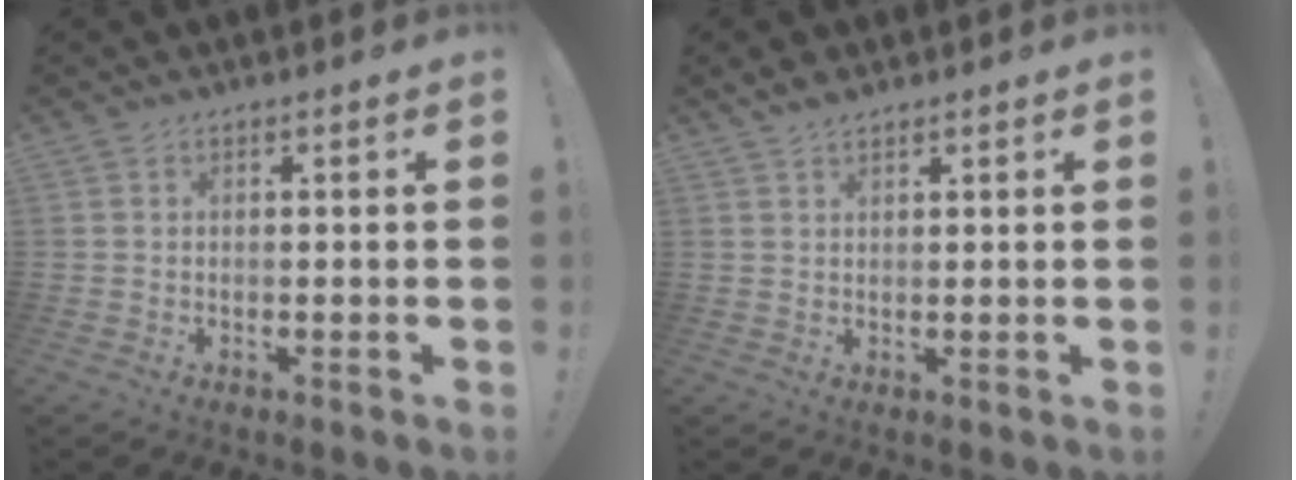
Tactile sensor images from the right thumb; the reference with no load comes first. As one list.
[{"total": 2.5, "force": [2.2, 1.0, 0.9], "torque": [-0.007, -0.011, 0.039]}]